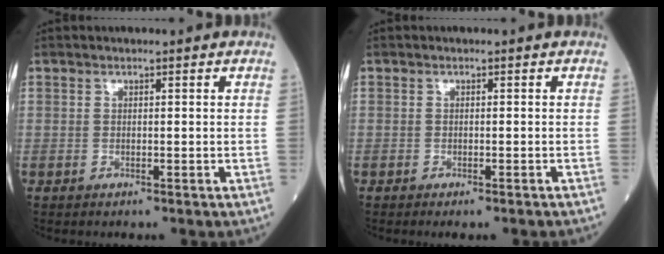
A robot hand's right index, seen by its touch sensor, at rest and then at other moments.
{"total": 2.2, "force": [-1.9, 0.2, 1.1], "torque": [-0.009, -0.005, -0.026]}